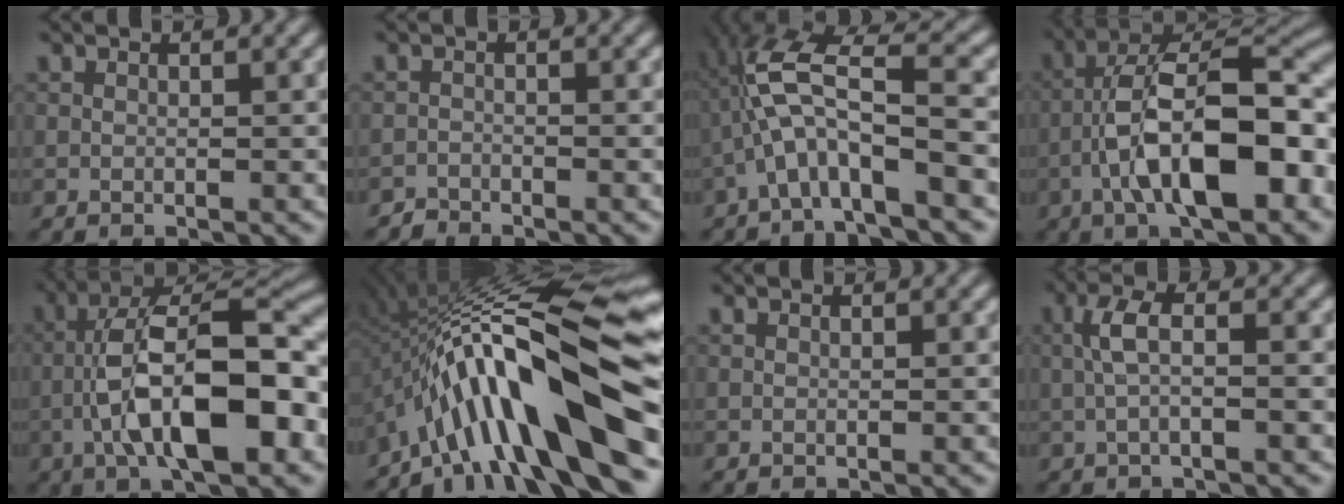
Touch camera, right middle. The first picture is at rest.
{"total": 1.4, "force": [-1.3, 0.0, -0.5], "torque": [0.011, 0.005, -0.022]}
{"total": 7.3, "force": [-1.8, 1.5, 7.0], "torque": [-0.137, 0.032, -0.033]}
{"total": 11.5, "force": [-3.8, 4.2, 10.0], "torque": [-0.165, 0.021, -0.059]}
{"total": 11.6, "force": [-3.2, 4.1, 10.4], "torque": [-0.175, 0.022, -0.049]}
{"total": 16.1, "force": [-5.1, 4.1, 14.7], "torque": [-0.219, 0.057, -0.083]}
{"total": 0.0}
{"total": 2.3, "force": [-0.2, 0.4, 2.2], "torque": [-0.047, 0.016, -0.002]}